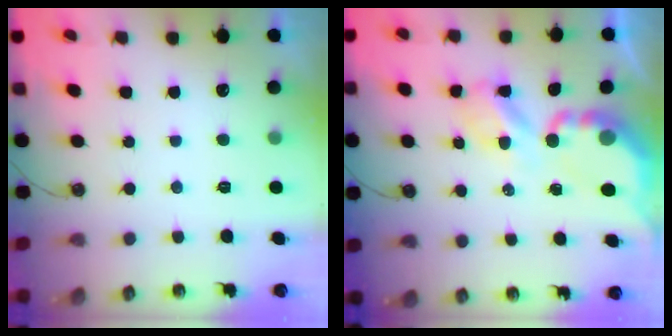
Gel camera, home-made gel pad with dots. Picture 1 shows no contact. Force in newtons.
{"total": 6.9, "press": 6.8, "slide": 0.5}